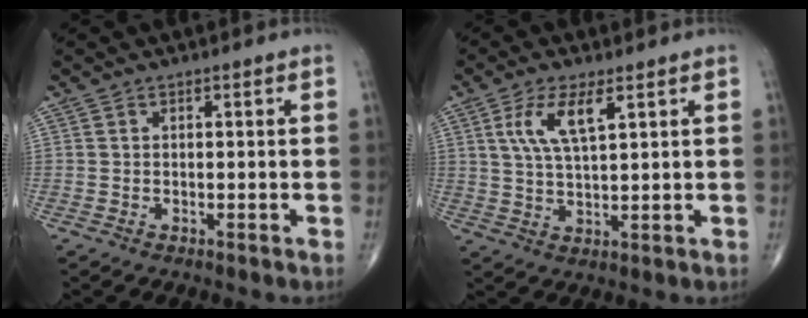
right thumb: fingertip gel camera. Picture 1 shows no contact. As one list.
[{"total": 7.5, "force": [3.2, 2.4, 6.4], "torque": [-0.131, -0.009, 0.066]}]